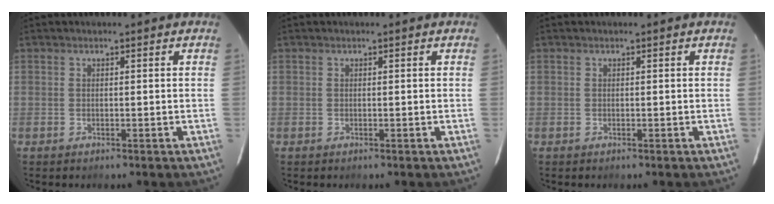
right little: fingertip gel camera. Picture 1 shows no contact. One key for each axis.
{"total": 0.0}
{"total": 0.0}